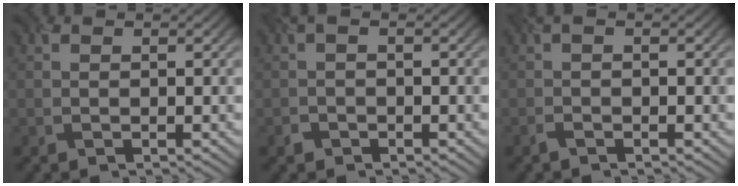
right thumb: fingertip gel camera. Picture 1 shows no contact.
{"total": 1.2, "force": [-0.9, 0.8, 0.4], "torque": [-0.010, -0.001, -0.017]}
{"total": 1.1, "force": [-0.8, -0.1, 0.7], "torque": [-0.020, -0.003, -0.021]}